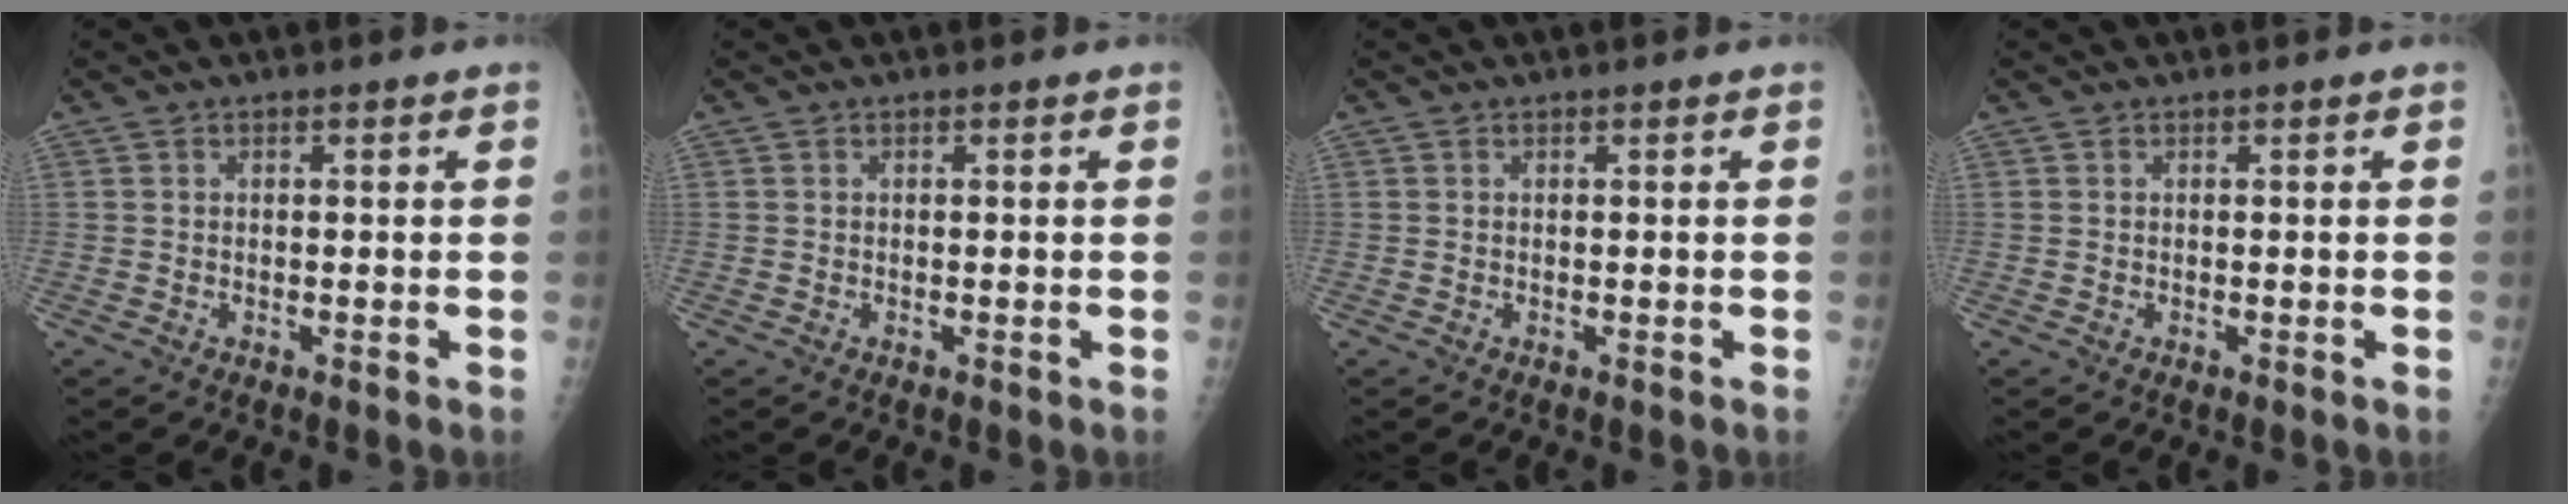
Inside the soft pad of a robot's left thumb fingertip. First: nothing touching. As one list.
[{"total": 0.0}, {"total": 0.0}, {"total": 0.0}]